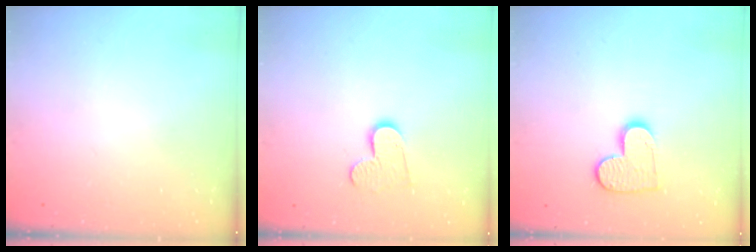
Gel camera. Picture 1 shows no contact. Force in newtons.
{"total": 8.5, "press": 8.5, "slide": 0.5}
{"total": 9.6, "press": 9.6, "slide": 0.6}